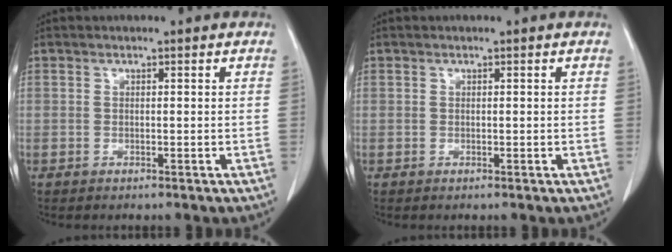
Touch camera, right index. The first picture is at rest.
{"total": 0.0}